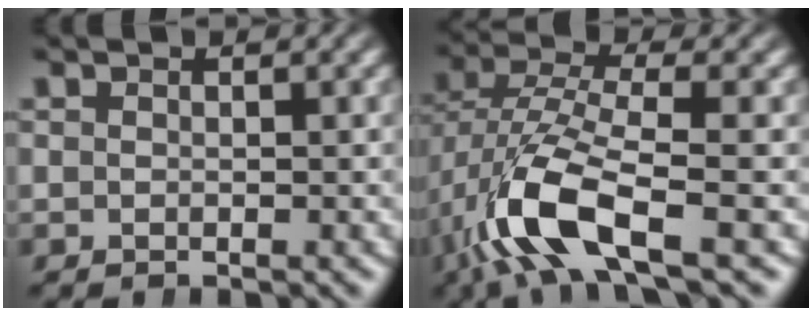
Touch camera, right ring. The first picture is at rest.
{"total": 7.4, "force": [-1.7, 3.7, 6.2], "torque": [-0.151, -0.030, -0.014]}